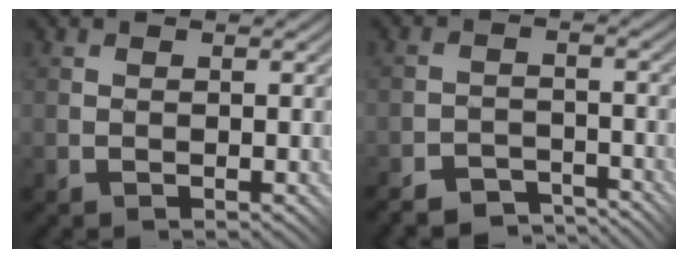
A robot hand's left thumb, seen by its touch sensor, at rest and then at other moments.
{"total": 4.9, "force": [-4.6, 1.2, 1.0], "torque": [-0.015, -0.001, -0.083]}